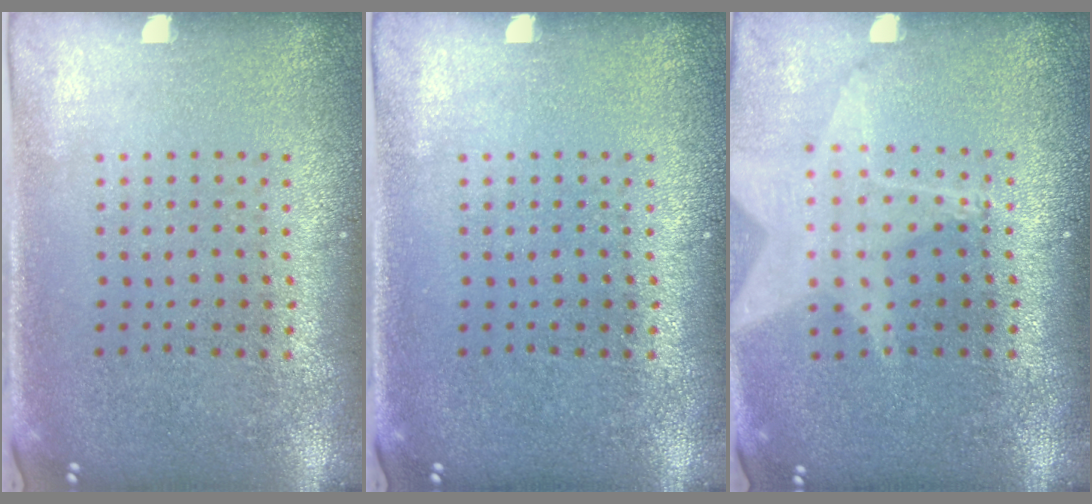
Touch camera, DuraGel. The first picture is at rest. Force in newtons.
{"total": 0.0}
{"total": 1.4, "press": 1.4, "slide": 0.3}